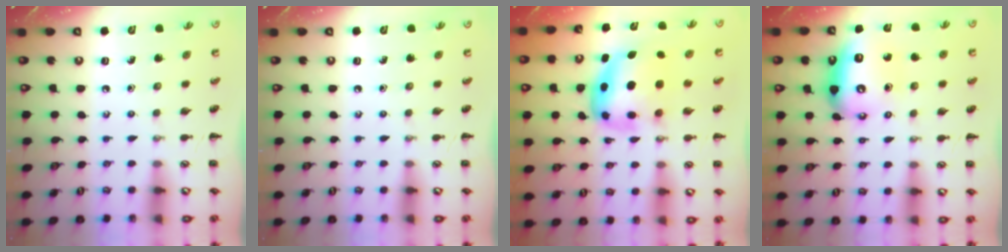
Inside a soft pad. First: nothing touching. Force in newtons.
{"total": 0.0}
{"total": 7.0, "press": 6.8, "slide": 1.6}
{"total": 10.8, "press": 10.7, "slide": 1.3}